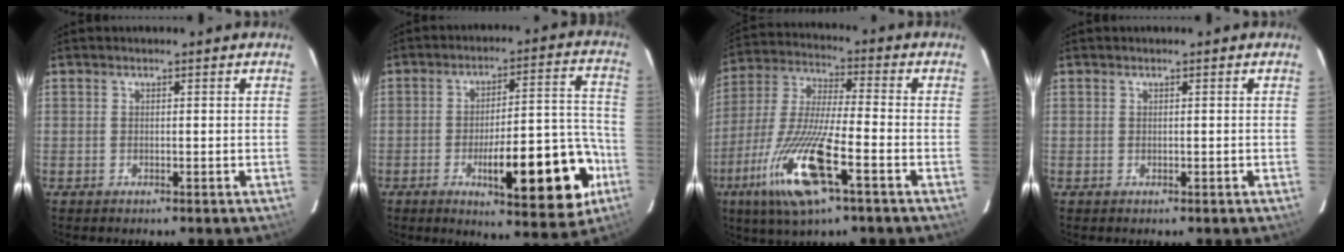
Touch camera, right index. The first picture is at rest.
{"total": 17.7, "force": [-6.7, 4.2, 15.8], "torque": [-0.181, 0.020, -0.079]}
{"total": 15.9, "force": [-7.2, 2.1, 14.0], "torque": [-0.296, -0.025, -0.132]}
{"total": 0.0}